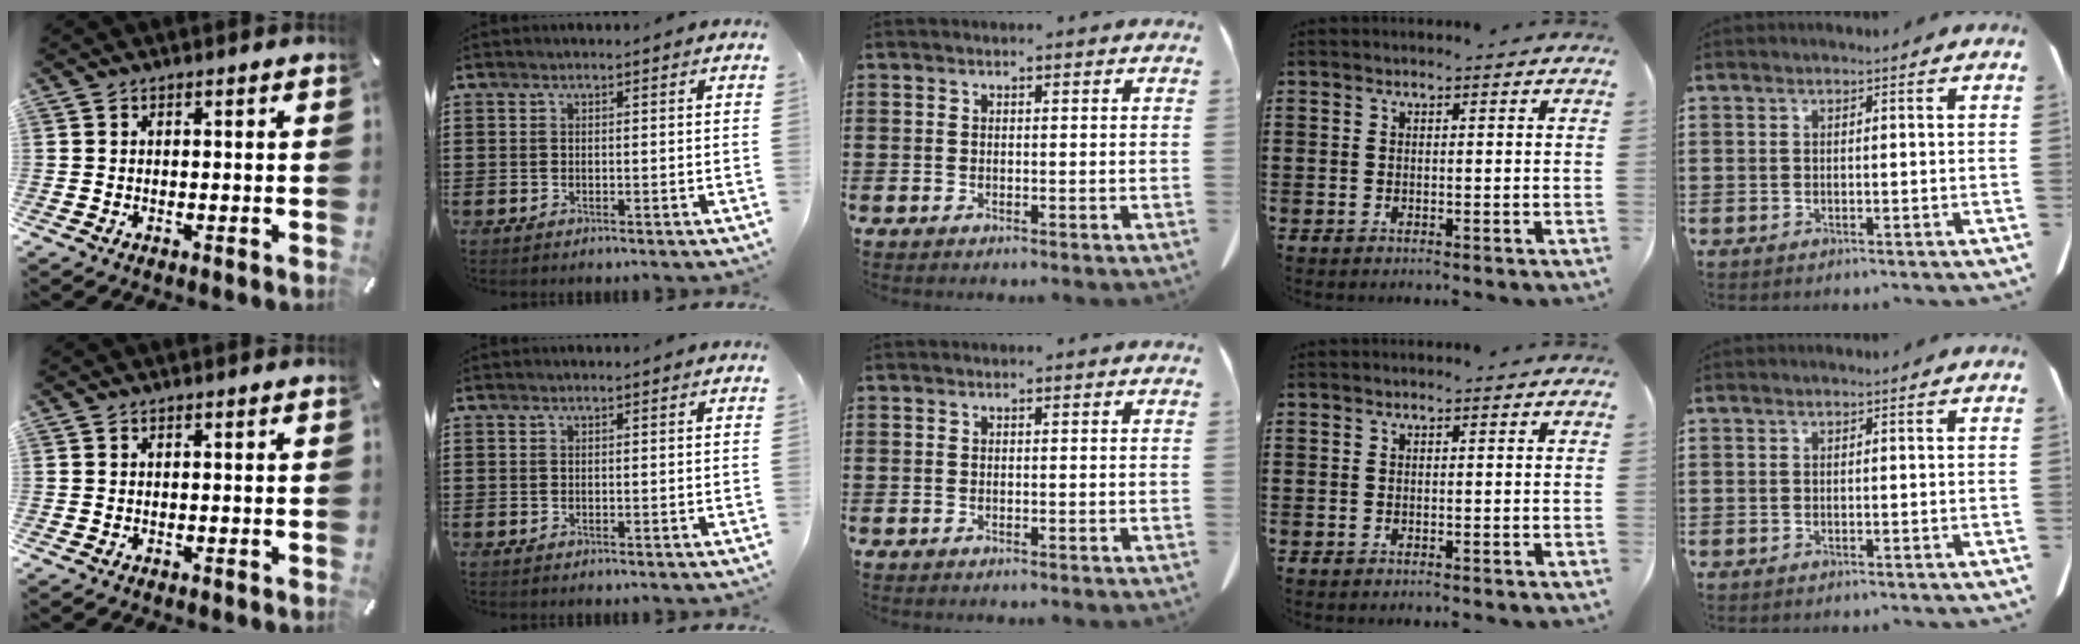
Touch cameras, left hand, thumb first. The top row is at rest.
{}